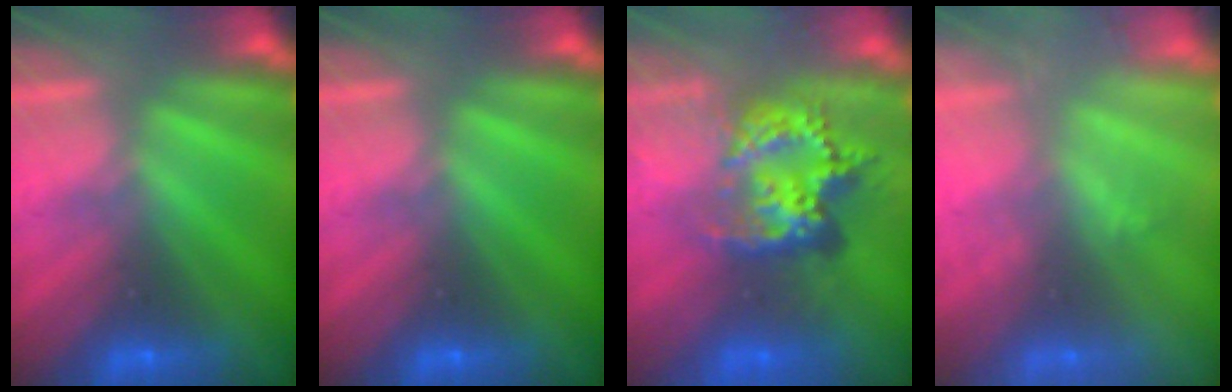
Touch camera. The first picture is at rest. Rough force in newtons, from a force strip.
{"total": 0.0}
{"total": 6.8}
{"total": 1.7}